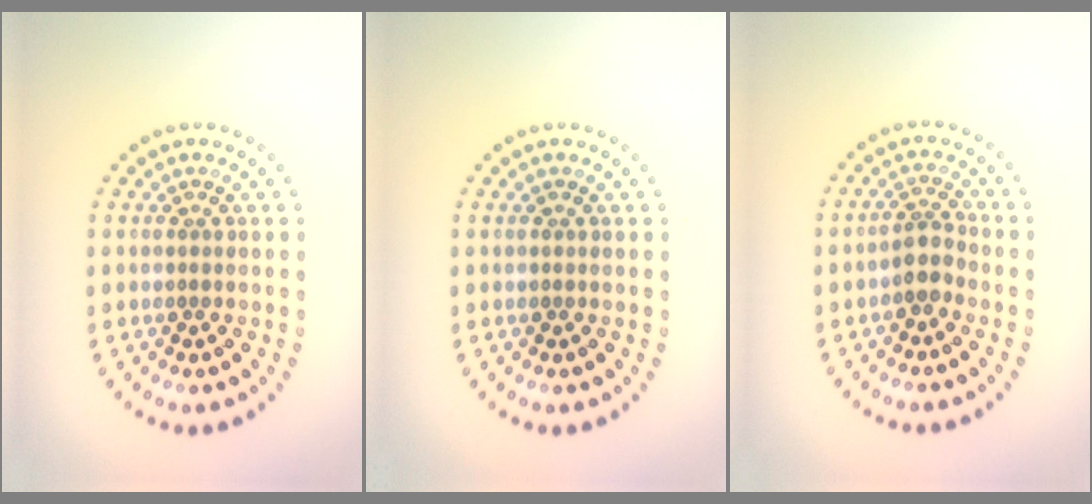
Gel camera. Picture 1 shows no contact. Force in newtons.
{"total": 0.0}
{"total": 2.2, "press": 1.8, "slide": 1.3}